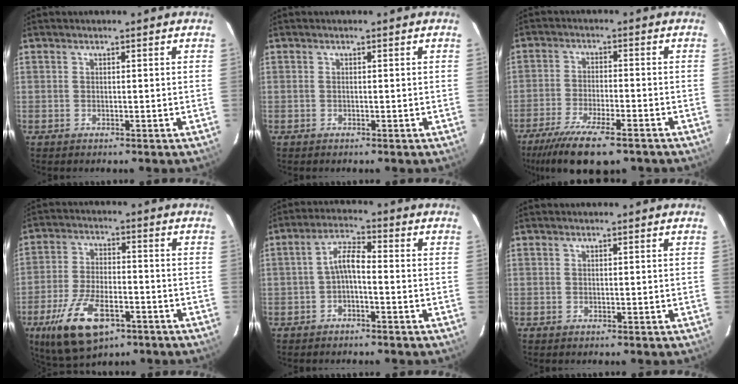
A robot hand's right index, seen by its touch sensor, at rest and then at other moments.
{"total": 0.0}
{"total": 13.7, "force": [-10.2, 3.3, 8.6], "torque": [-0.188, -0.042, -0.177]}
{"total": 15.1, "force": [-8.2, 6.8, 10.7], "torque": [-0.228, -0.027, -0.143]}
{"total": 4.0, "force": [-1.6, 1.2, 3.5], "torque": [-0.074, 0.014, -0.031]}
{"total": 0.0}